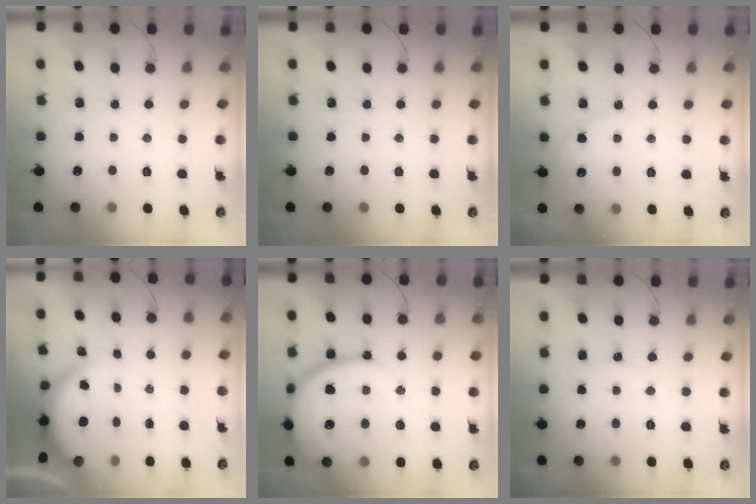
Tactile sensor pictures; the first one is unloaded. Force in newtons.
{"total": 0.0}
{"total": 4.8, "press": 4.8, "slide": 0.5}
{"total": 4.2, "press": 4.0, "slide": 1.3}
{"total": 22.3, "press": 22.2, "slide": 2.4}
{"total": 6.2, "press": 6.2, "slide": 0.7}